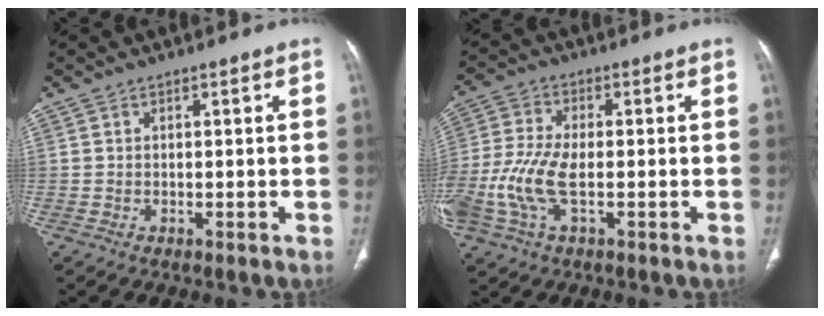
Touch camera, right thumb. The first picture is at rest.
{"total": 11.2, "force": [-2.7, 5.1, 9.6], "torque": [-0.234, 0.011, -0.053]}